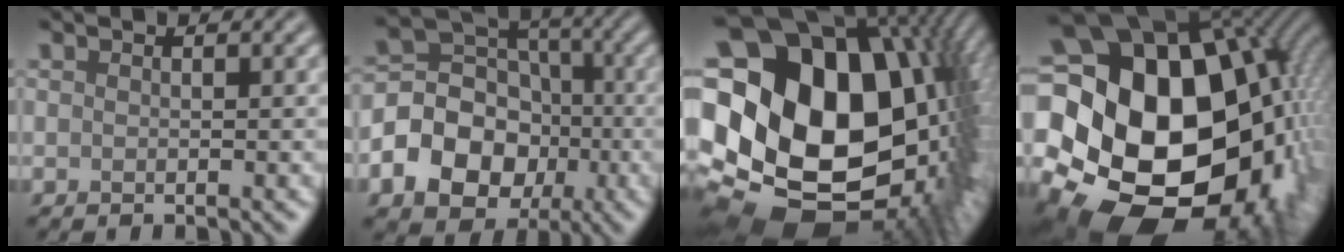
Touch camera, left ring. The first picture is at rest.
{"total": 10.0, "force": [-2.8, 8.3, 4.9], "torque": [-0.090, 0.003, -0.080]}
{"total": 23.0, "force": [2.4, 16.2, 16.1], "torque": [-0.298, -0.010, 0.057]}
{"total": 24.2, "force": [-1.8, 17.7, 16.4], "torque": [-0.295, -0.030, -0.059]}